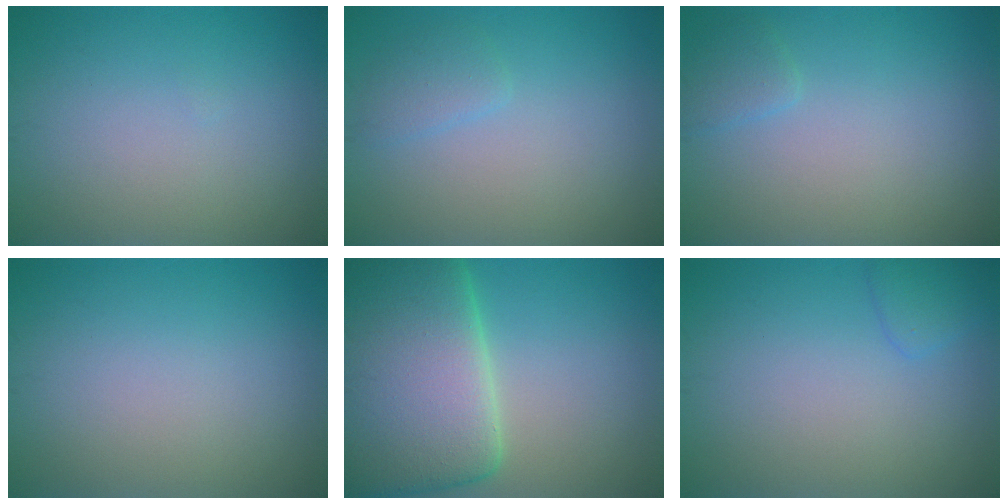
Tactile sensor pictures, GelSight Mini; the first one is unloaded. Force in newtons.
{"total": 1.4, "press": 1.4, "slide": 0.2}
{"total": 1.2, "press": 1.2, "slide": 0.1}
{"total": 0.0}
{"total": 15.1, "press": 15.1, "slide": 0.9}
{"total": 1.5, "press": 1.4, "slide": 0.1}